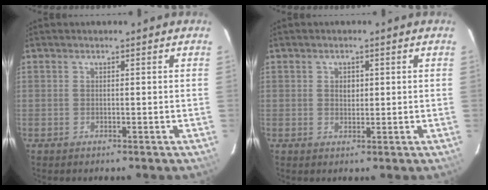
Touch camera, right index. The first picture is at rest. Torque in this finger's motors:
{"motor_torque": [-0.06, 0.14, 0.00, 0.01]}